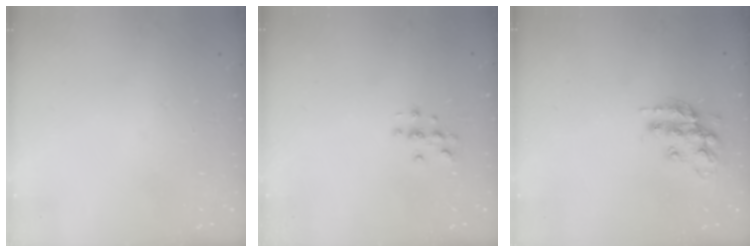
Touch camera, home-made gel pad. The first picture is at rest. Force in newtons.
{"total": 3.2, "press": 3.2, "slide": 0.3}
{"total": 14.0, "press": 14.0, "slide": 0.6}